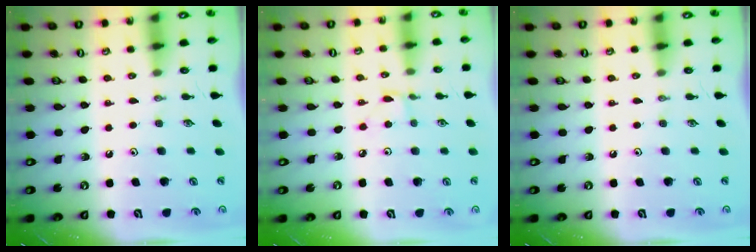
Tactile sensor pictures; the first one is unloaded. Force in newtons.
{"total": 2.0, "press": 2.0, "slide": 0.2}
{"total": 0.0}